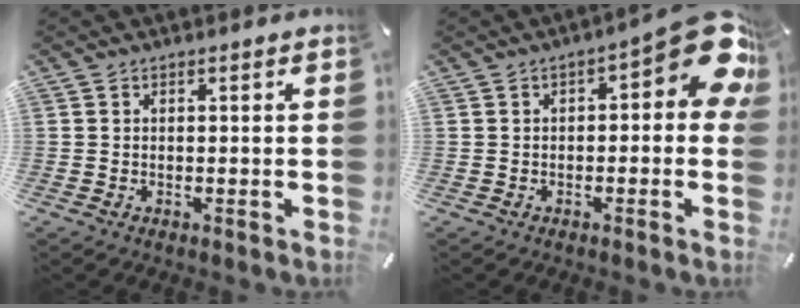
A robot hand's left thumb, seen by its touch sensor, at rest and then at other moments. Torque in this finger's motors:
{"motor_torque": [0.38, 0.39, 0.26, -0.03, 0.00]}